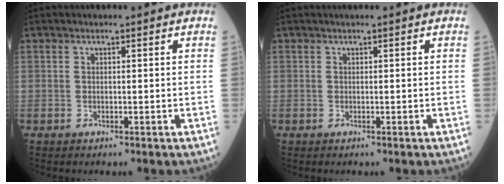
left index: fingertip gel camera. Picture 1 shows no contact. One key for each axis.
{"total": 0.6, "fx": 0.5, "fy": -0.1, "fz": 0.3, "tx": -0.007, "ty": 0.009, "tz": 0.013}